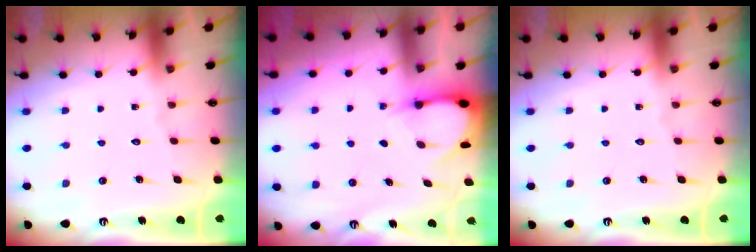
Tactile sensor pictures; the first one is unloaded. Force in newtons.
{"total": 3.2, "press": 3.2, "slide": 0.3}
{"total": 0.0}